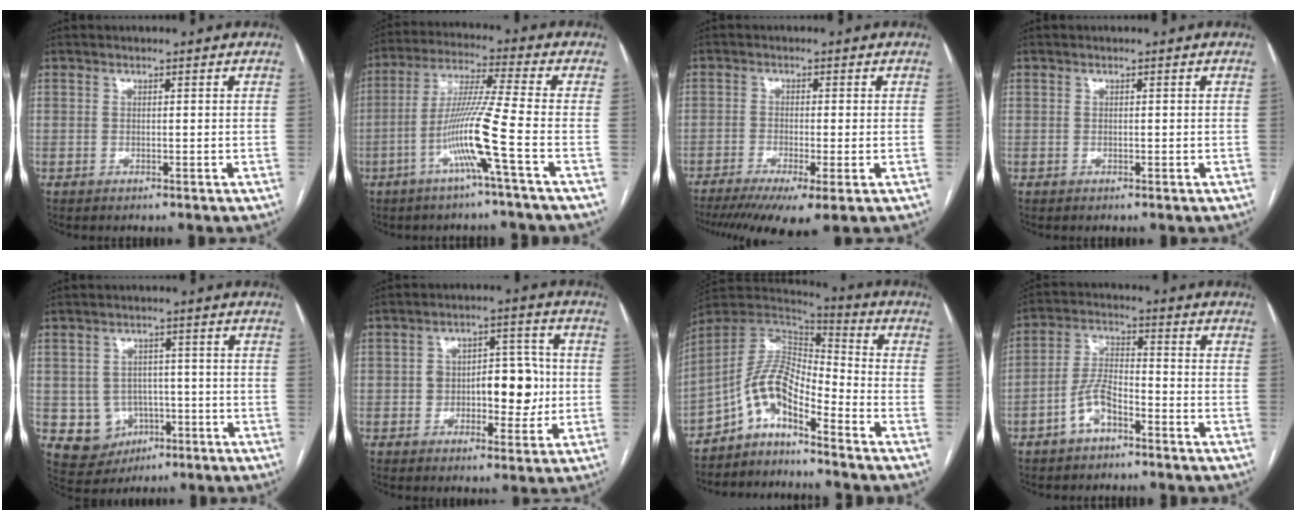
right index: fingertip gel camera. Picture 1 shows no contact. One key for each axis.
{"total": 10.7, "fx": -4.1, "fy": -2.0, "fz": 9.7, "tx": -0.192, "ty": -0.003, "tz": -0.084}
{"total": 9.8, "fx": -6.2, "fy": 1.4, "fz": 7.5, "tx": -0.122, "ty": -0.017, "tz": -0.102}
{"total": 0.0}
{"total": 6.9, "fx": -1.8, "fy": 6.4, "fz": 1.8, "tx": -0.031, "ty": 0.014, "tz": -0.014}
{"total": 9.9, "fx": -0.7, "fy": 5.2, "fz": 8.4, "tx": -0.110, "ty": 0.029, "tz": -0.002}
{"total": 9.6, "fx": -6.5, "fy": 2.5, "fz": 6.6, "tx": -0.129, "ty": 0.030, "tz": -0.121}
{"total": 6.6, "fx": -3.7, "fy": 2.7, "fz": 4.7, "tx": -0.105, "ty": 0.015, "tz": -0.070}